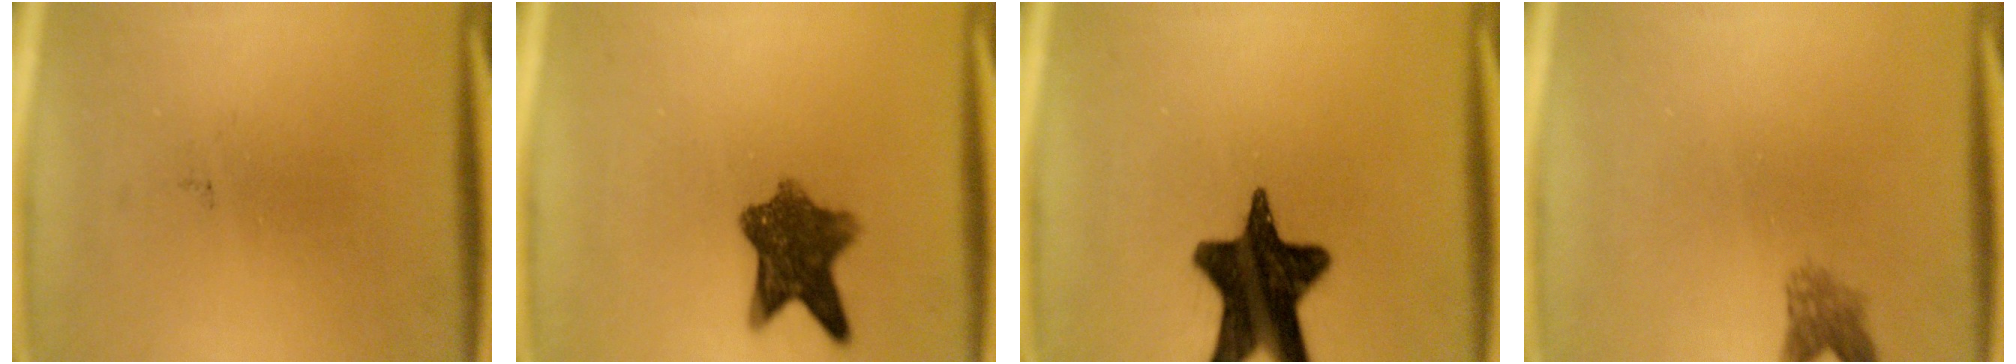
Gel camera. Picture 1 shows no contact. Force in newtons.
{"total": 8.5}
{"total": 16.5}
{"total": 2.4}